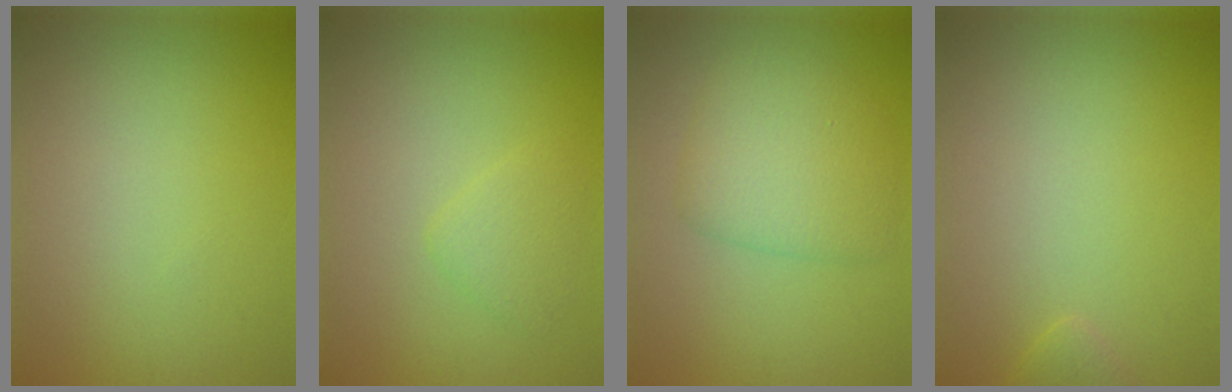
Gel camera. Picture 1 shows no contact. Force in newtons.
{"total": 1.7, "press": 1.7, "slide": 0.1}
{"total": 4.3, "press": 4.3, "slide": 0.1}
{"total": 1.0, "press": 1.0, "slide": 0.1}